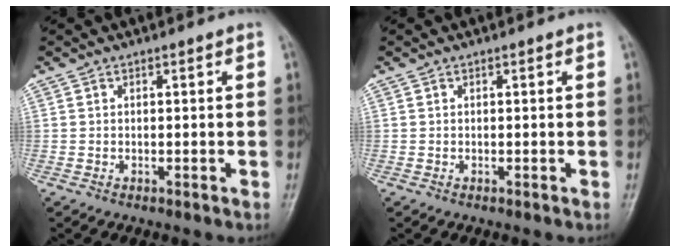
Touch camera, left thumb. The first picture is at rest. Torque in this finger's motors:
{"motor_torque": [3.16, 1.51, -0.07, -0.09, -0.03]}